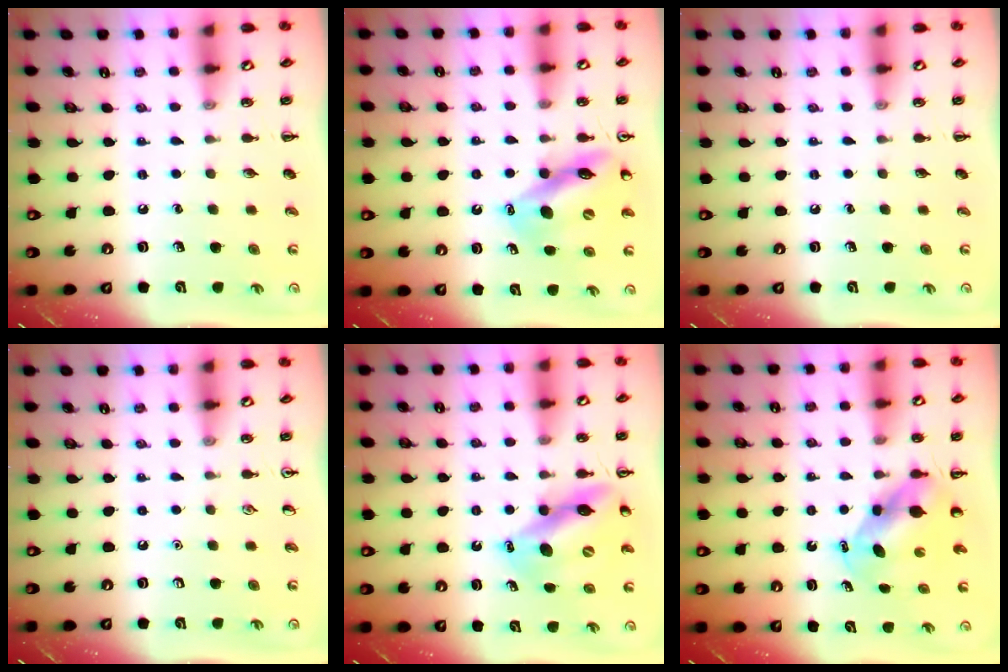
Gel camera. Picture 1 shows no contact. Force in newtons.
{"total": 12.1, "press": 11.4, "slide": 4.0}
{"total": 0.0}
{"total": 0.0}
{"total": 12.9, "press": 12.3, "slide": 4.0}
{"total": 5.4, "press": 5.4, "slide": 0.8}